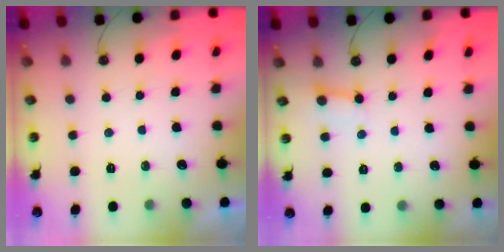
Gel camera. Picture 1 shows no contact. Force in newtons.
{"total": 3.3, "press": 3.3, "slide": 0.2}